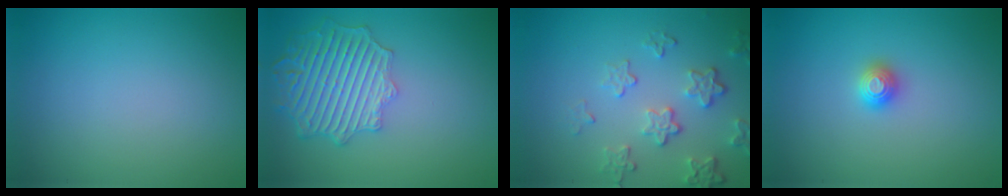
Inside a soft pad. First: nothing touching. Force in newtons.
{"total": 6.3, "press": 5.1, "slide": 3.7}
{"total": 4.1, "press": 3.2, "slide": 2.7}
{"total": 1.2, "press": 1.2, "slide": 0.2}